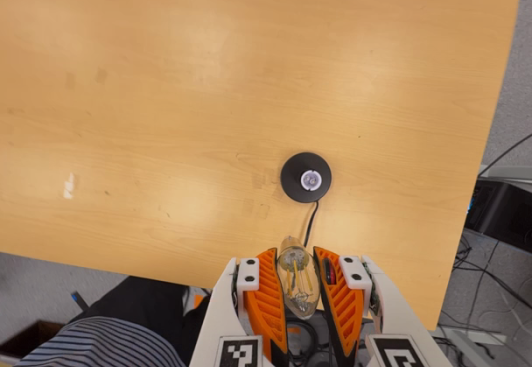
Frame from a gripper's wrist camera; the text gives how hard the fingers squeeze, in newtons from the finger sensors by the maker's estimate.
{"total": 21.7, "left": 23.6, "right": 19.8}